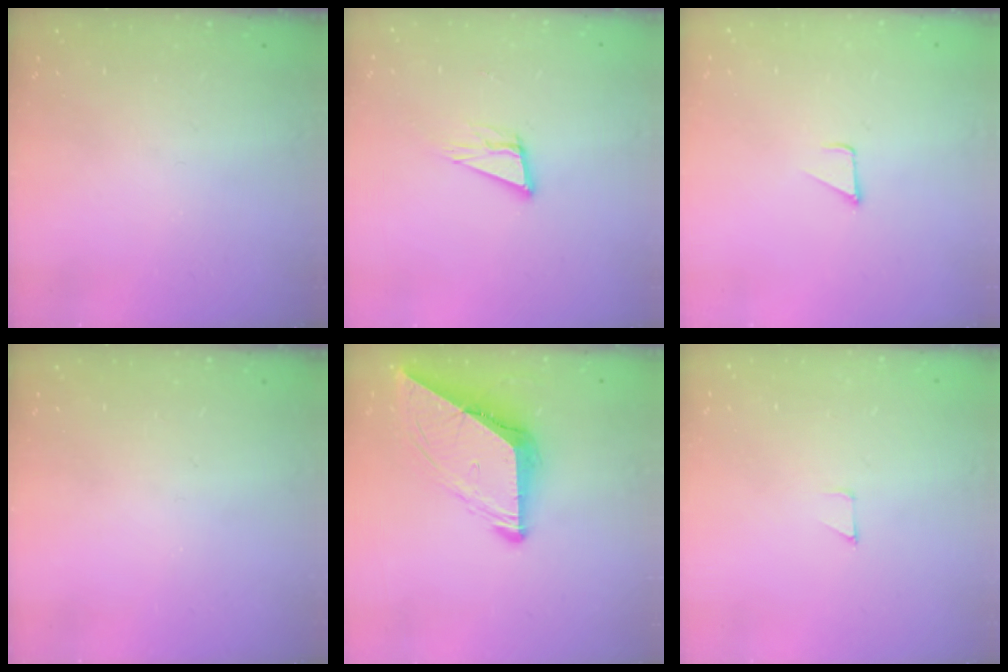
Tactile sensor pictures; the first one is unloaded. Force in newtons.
{"total": 10.3, "press": 9.7, "slide": 3.3}
{"total": 1.2, "press": 1.2, "slide": 0.1}
{"total": 0.0}
{"total": 10.1, "press": 10.0, "slide": 1.1}
{"total": 2.6, "press": 2.6, "slide": 0.2}